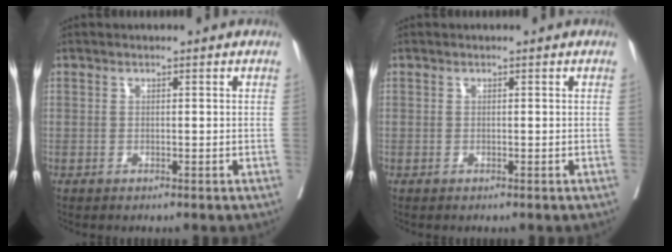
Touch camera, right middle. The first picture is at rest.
{"total": 0.0}